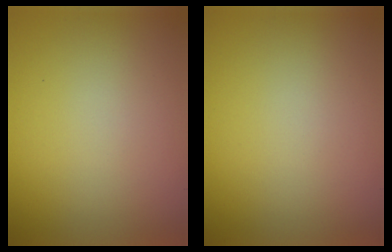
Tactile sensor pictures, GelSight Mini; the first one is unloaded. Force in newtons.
{"total": 0.0}